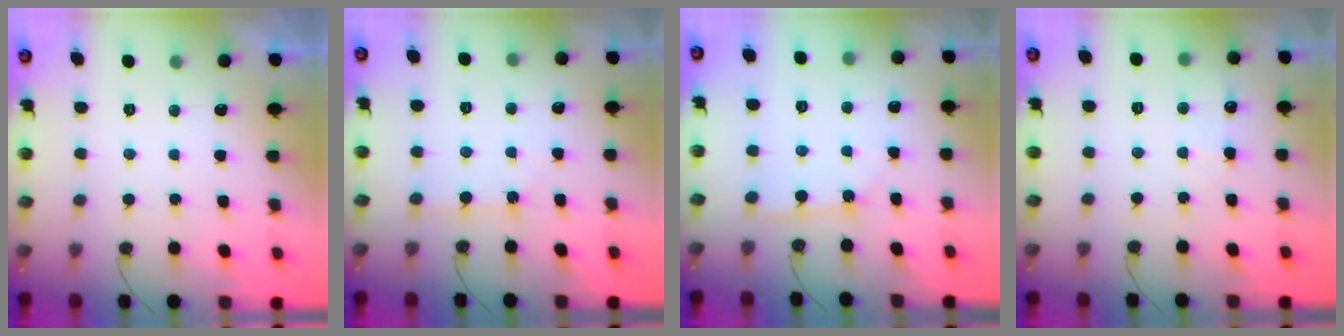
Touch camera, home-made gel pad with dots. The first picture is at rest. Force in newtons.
{"total": 2.1, "press": 2.1, "slide": 0.3}
{"total": 1.9, "press": 1.8, "slide": 0.2}
{"total": 5.3, "press": 5.3, "slide": 0.6}